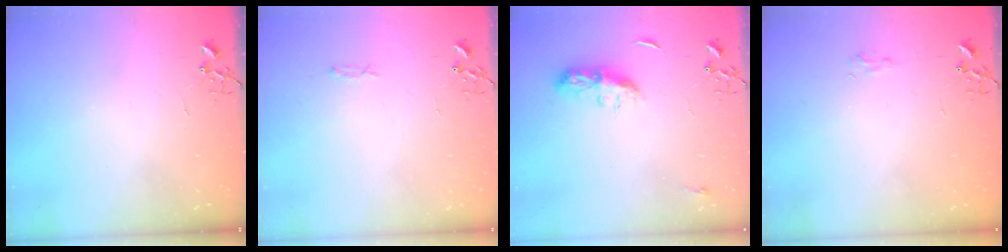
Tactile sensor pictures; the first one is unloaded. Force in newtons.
{"total": 3.3, "press": 3.3, "slide": 0.5}
{"total": 9.4, "press": 9.4, "slide": 0.3}
{"total": 5.6, "press": 5.6, "slide": 0.7}